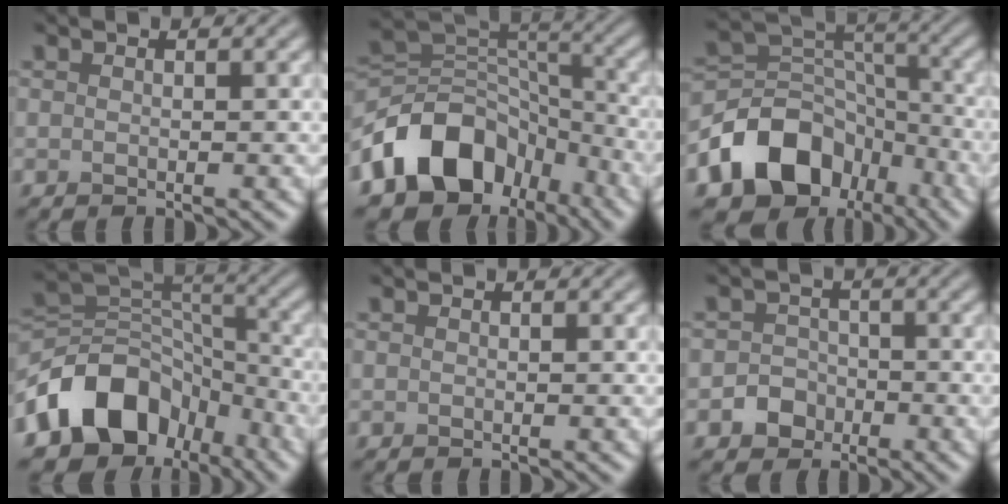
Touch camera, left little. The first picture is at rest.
{"total": 10.5, "force": [-5.7, 7.3, 4.8], "torque": [-0.071, 0.008, -0.114]}
{"total": 10.5, "force": [-5.4, 7.7, 4.7], "torque": [-0.080, 0.003, -0.103]}
{"total": 10.1, "force": [-5.5, 7.2, 4.6], "torque": [-0.065, 0.006, -0.110]}
{"total": 0.0}
{"total": 2.4, "force": [-1.1, 2.1, 0.6], "torque": [0.001, 0.005, -0.022]}